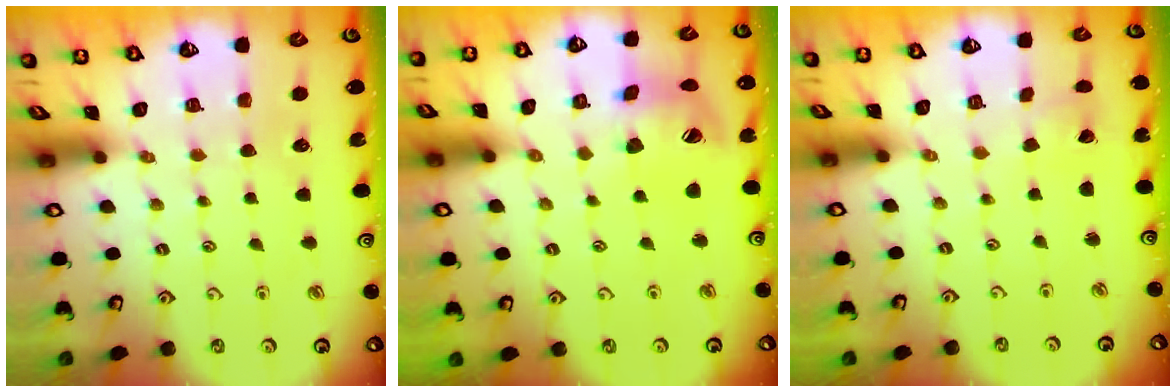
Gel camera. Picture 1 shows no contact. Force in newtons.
{"total": 14.7, "press": 14.6, "slide": 1.8}
{"total": 1.6, "press": 1.6, "slide": 0.1}